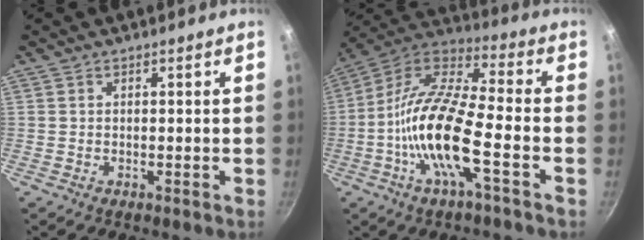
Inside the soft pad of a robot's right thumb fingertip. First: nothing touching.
{"total": 17.3, "force": [-4.9, 4.9, 15.9], "torque": [-0.304, 0.040, -0.114]}